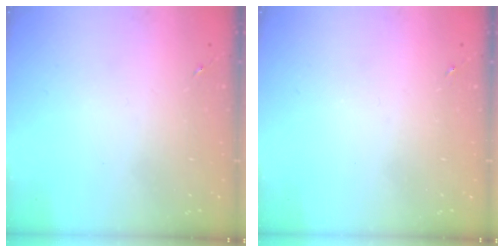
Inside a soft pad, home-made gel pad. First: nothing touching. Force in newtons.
{"total": 0.0}